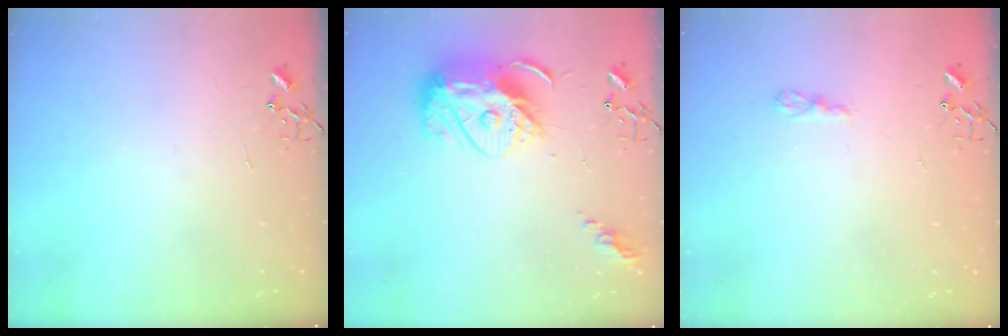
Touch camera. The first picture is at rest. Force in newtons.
{"total": 15.1, "press": 15.0, "slide": 1.1}
{"total": 4.4, "press": 4.4, "slide": 0.6}